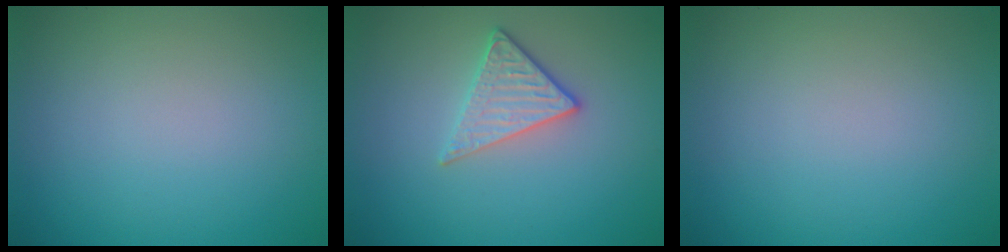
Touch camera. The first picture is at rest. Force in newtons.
{"total": 2.9, "press": 2.6, "slide": 1.3}
{"total": 0.0}